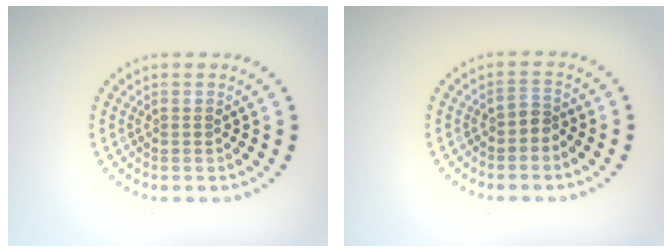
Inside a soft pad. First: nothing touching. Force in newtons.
{"total": 1.3, "press": 1.0, "slide": 0.8}